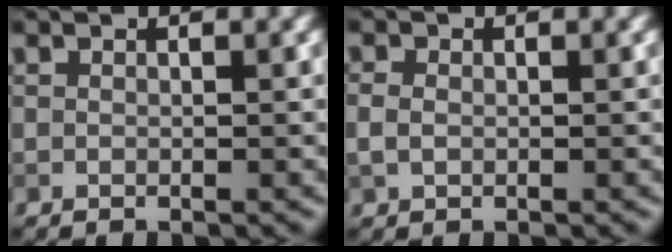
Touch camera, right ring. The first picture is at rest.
{"total": 1.3, "force": [-0.1, 1.1, 0.8], "torque": [-0.018, 0.000, -0.002]}